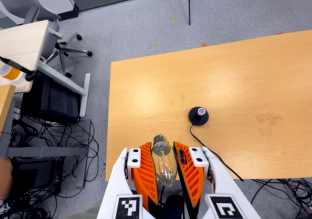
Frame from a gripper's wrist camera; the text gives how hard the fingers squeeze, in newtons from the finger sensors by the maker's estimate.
{"total": 19.8, "left": 21.4, "right": 18.2}